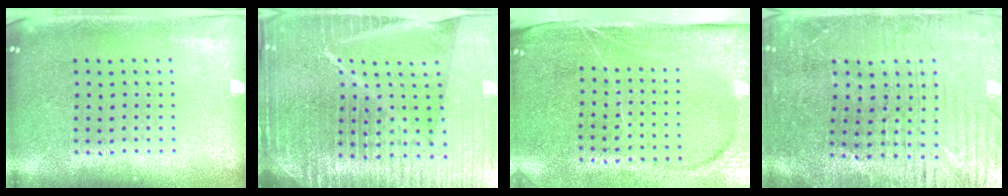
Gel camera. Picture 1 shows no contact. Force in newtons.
{"total": 7.2, "press": 6.1, "slide": 3.7}
{"total": 4.0, "press": 3.4, "slide": 2.2}
{"total": 3.2, "press": 3.2, "slide": 0.7}